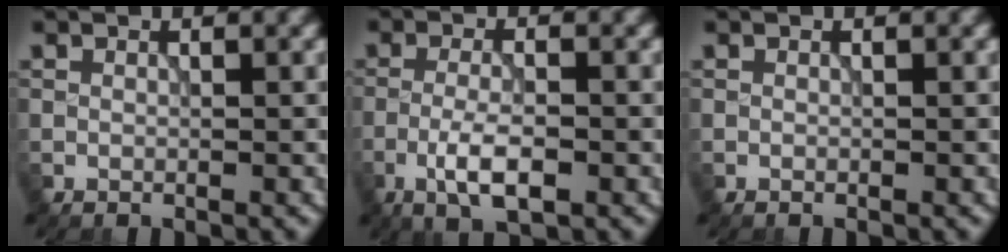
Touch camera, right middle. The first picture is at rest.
{"total": 4.0, "force": [-1.7, 1.2, 3.4], "torque": [-0.068, 0.000, -0.035]}
{"total": 0.0}